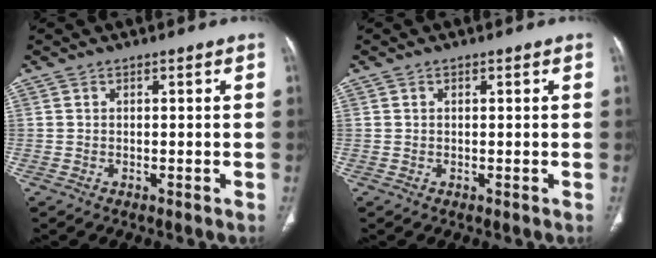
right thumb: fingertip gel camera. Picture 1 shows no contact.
{"total": 0.7, "force": [0.3, 0.3, 0.5], "torque": [-0.012, 0.005, 0.006]}